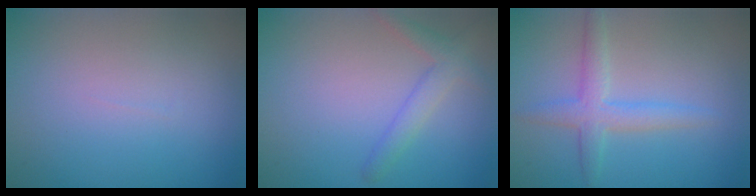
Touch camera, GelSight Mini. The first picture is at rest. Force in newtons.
{"total": 2.4, "press": 2.4, "slide": 0.2}
{"total": 2.9, "press": 2.9, "slide": 0.1}